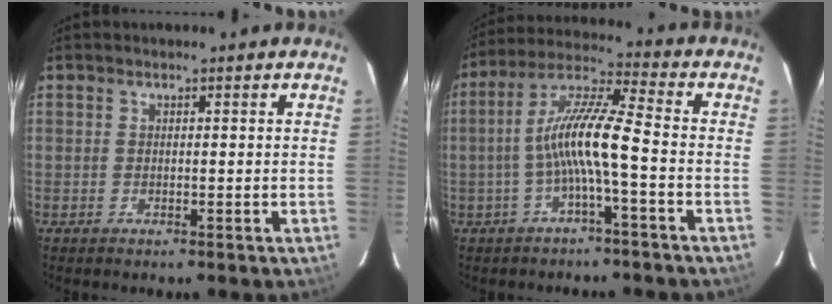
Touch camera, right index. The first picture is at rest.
{"total": 9.9, "force": [-2.6, 0.5, 9.5], "torque": [-0.200, 0.018, -0.048]}